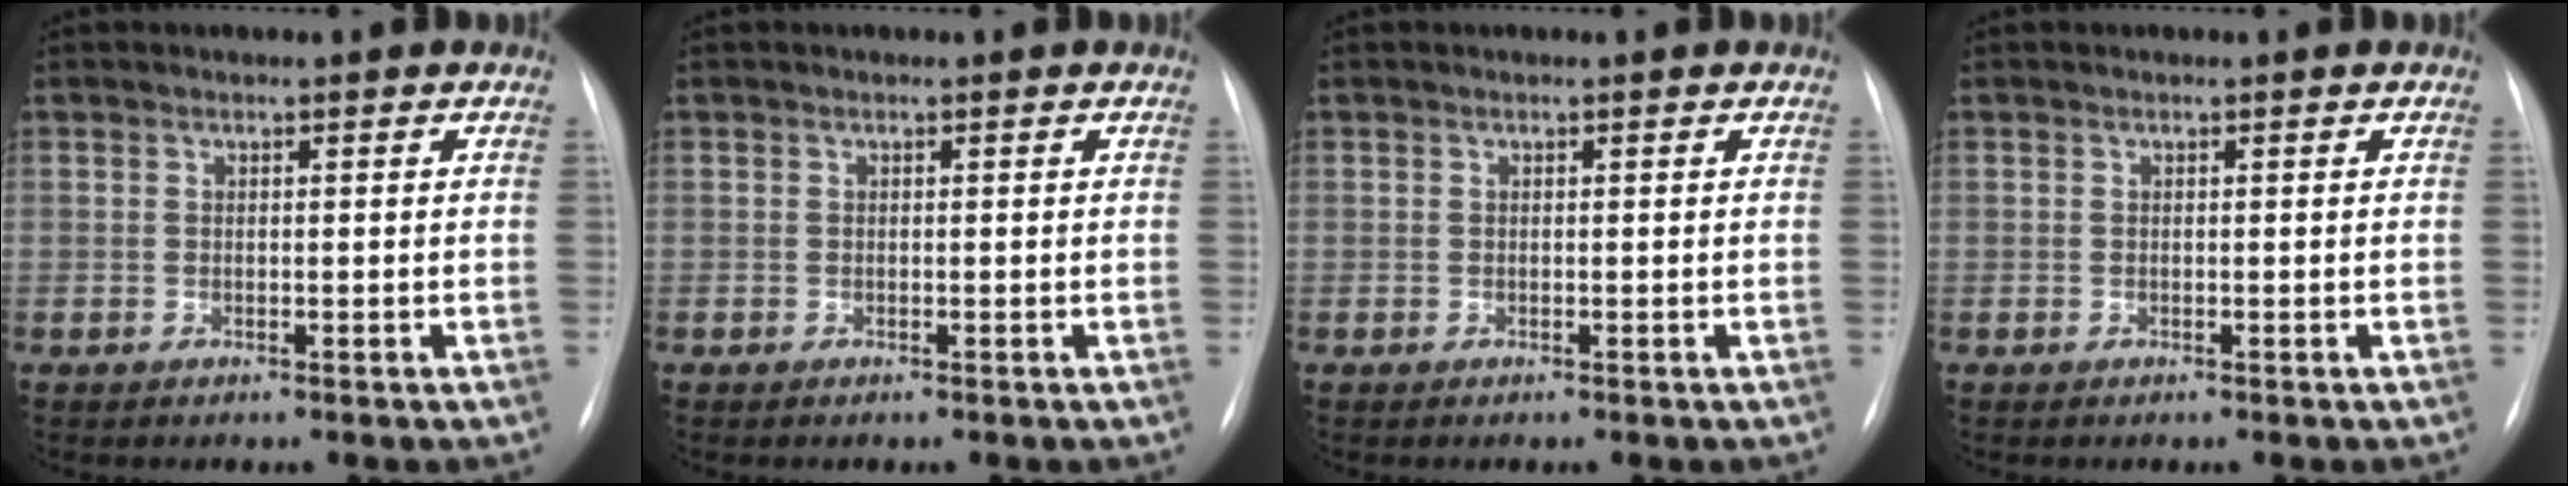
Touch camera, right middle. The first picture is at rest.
{"total": 0.0}
{"total": 0.0}
{"total": 0.0}